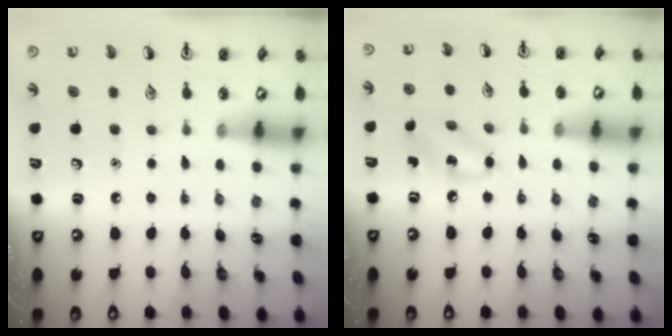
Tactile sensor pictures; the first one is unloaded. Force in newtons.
{"total": 5.2, "press": 5.1, "slide": 0.8}